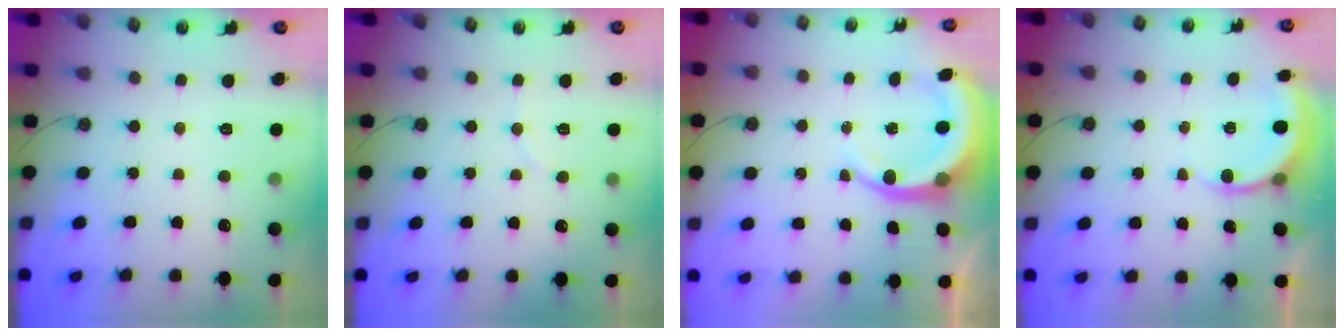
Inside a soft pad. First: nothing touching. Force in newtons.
{"total": 2.7, "press": 2.6, "slide": 0.7}
{"total": 8.4, "press": 8.2, "slide": 1.9}
{"total": 5.4, "press": 5.4, "slide": 0.2}